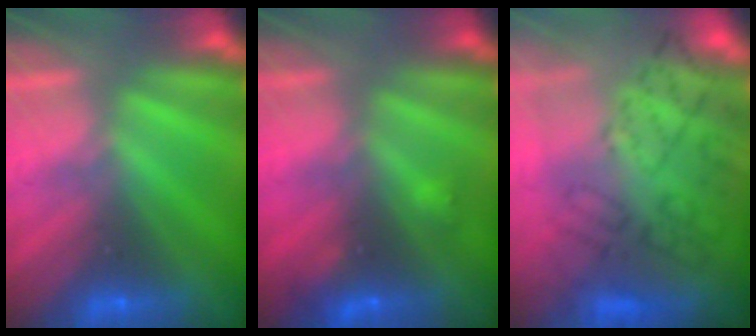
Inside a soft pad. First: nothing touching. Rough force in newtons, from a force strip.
{"total": 2.3}
{"total": 11.0}